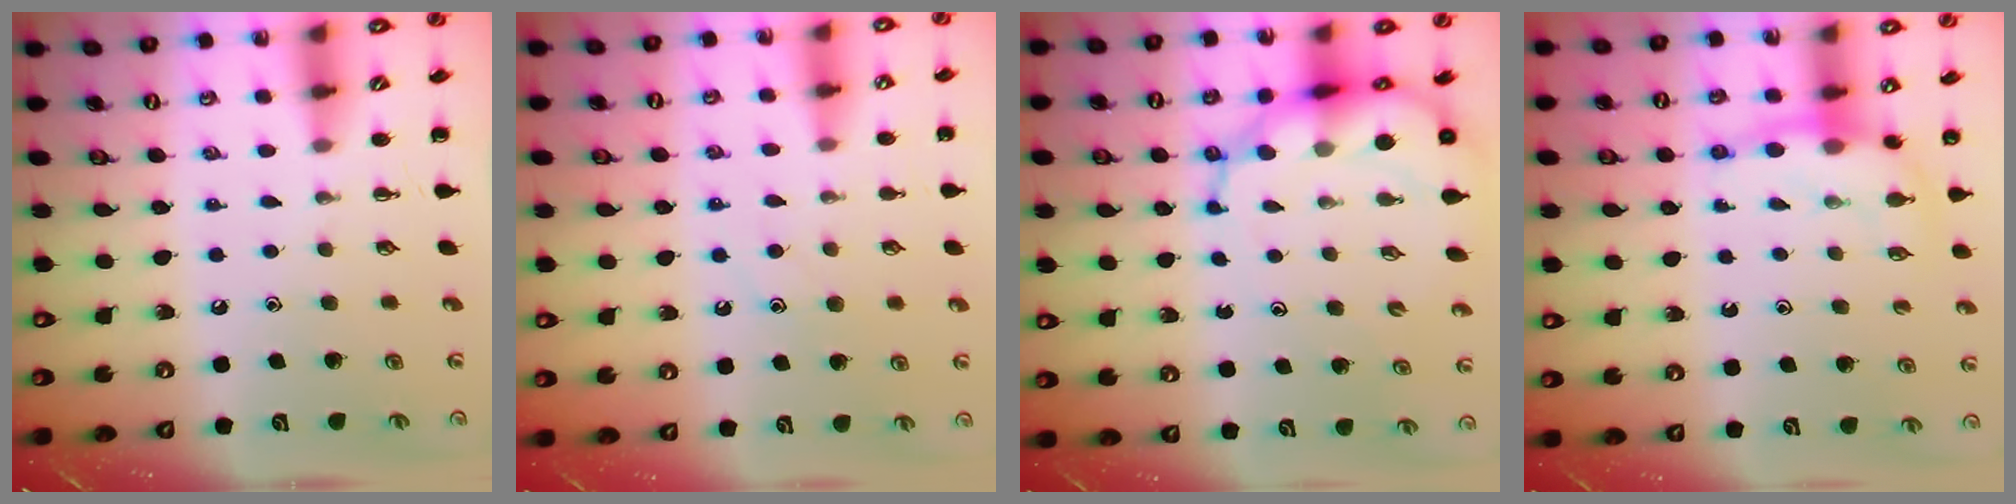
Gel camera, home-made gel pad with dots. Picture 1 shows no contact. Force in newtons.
{"total": 7.6, "press": 7.5, "slide": 1.2}
{"total": 11.8, "press": 11.4, "slide": 3.0}
{"total": 8.1, "press": 8.0, "slide": 1.2}